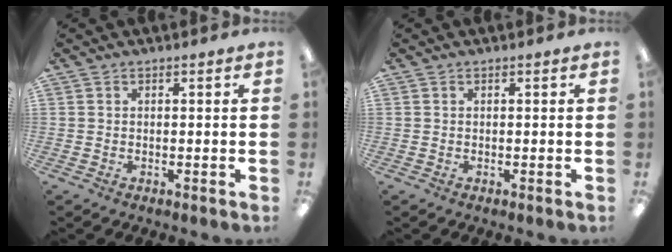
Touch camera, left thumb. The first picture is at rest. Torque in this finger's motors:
{"motor_torque": [0.00, 0.00, 0.00, 0.00, 0.00]}